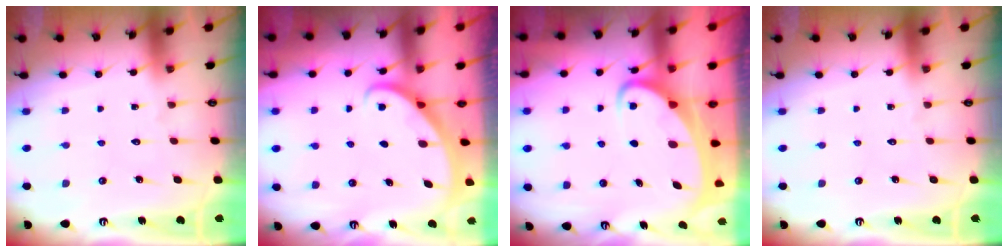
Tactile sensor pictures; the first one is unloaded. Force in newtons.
{"total": 2.7, "press": 2.7, "slide": 0.1}
{"total": 4.5, "press": 4.4, "slide": 0.6}
{"total": 0.0}